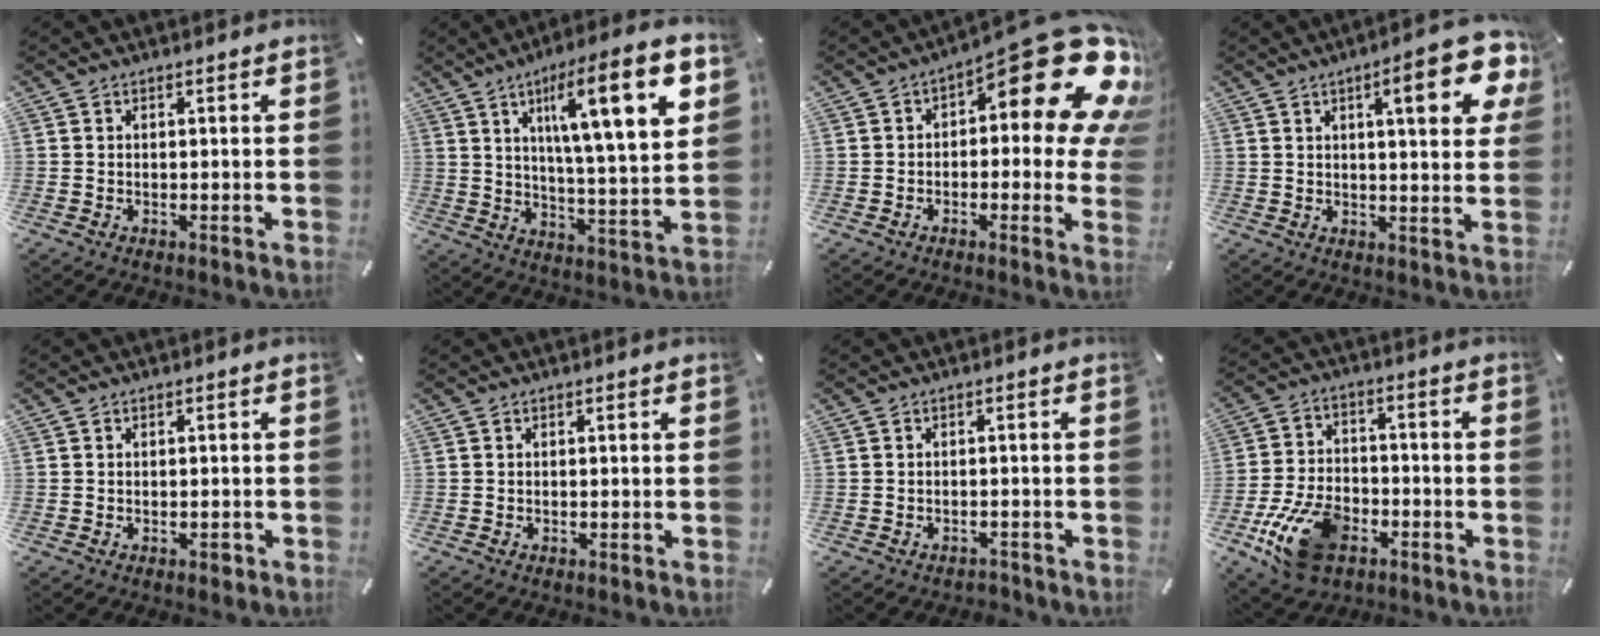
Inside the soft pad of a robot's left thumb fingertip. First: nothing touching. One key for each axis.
{"total": 18.2, "fx": 8.4, "fy": 4.1, "fz": 15.7, "tx": -0.238, "ty": -0.035, "tz": 0.119}
{"total": 20.6, "fx": 10.2, "fy": 7.9, "fz": 16.1, "tx": -0.190, "ty": -0.084, "tz": 0.167}
{"total": 15.2, "fx": 6.8, "fy": 4.1, "fz": 13.0, "tx": -0.179, "ty": -0.027, "tz": 0.099}
{"total": 1.4, "fx": -0.7, "fy": 0.8, "fz": 0.9, "tx": -0.017, "ty": 0.003, "tz": -0.013}
{"total": 0.0}
{"total": 1.4, "fx": -1.2, "fy": 0.7, "fz": 0.2, "tx": -0.005, "ty": 0.006, "tz": -0.028}
{"total": 15.1, "fx": -7.2, "fy": 9.2, "fz": 9.6, "tx": -0.177, "ty": 0.038, "tz": -0.121}